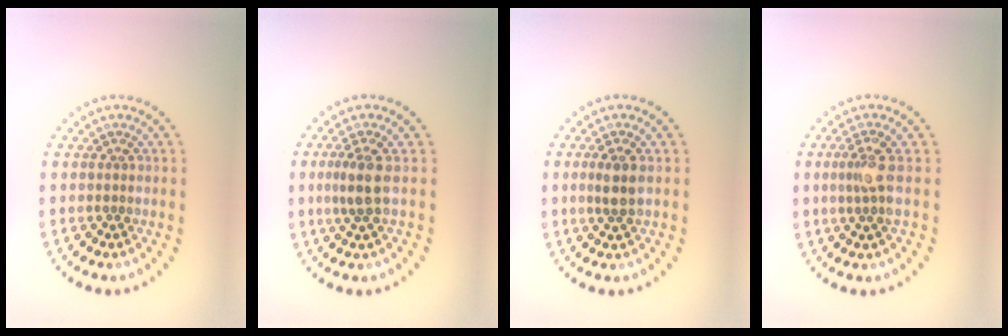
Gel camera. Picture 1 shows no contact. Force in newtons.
{"total": 2.1, "press": 1.7, "slide": 1.2}
{"total": 1.9, "press": 1.7, "slide": 0.8}
{"total": 2.1, "press": 1.6, "slide": 1.4}